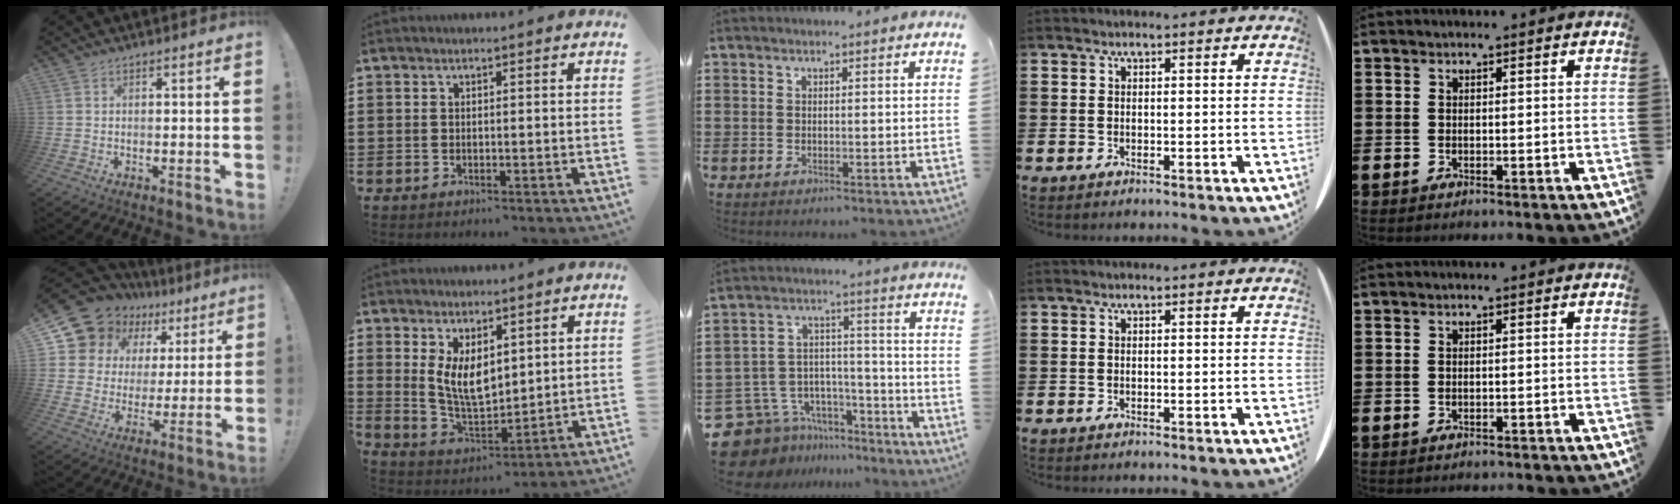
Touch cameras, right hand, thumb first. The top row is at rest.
{"thumb": {"total": 13.1, "force": [9.4, 8.4, 3.7], "torque": [-0.081, -0.069, 0.187]}, "index": {"total": 6.8, "force": [2.8, 3.6, 5.0], "torque": [-0.112, -0.010, 0.052]}, "middle": {"total": 9.1, "force": [-7.3, 5.3, 1.2], "torque": [-0.057, 0.006, -0.141]}}